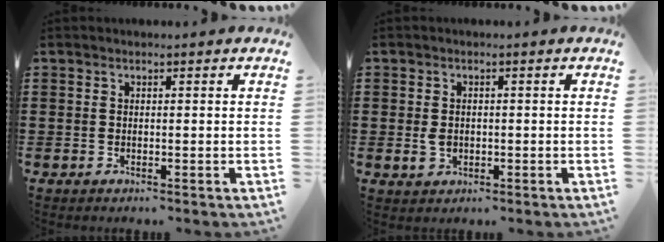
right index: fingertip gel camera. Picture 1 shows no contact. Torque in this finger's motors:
{"motor_torque": [1.08, 1.06, 0.02, 0.04]}